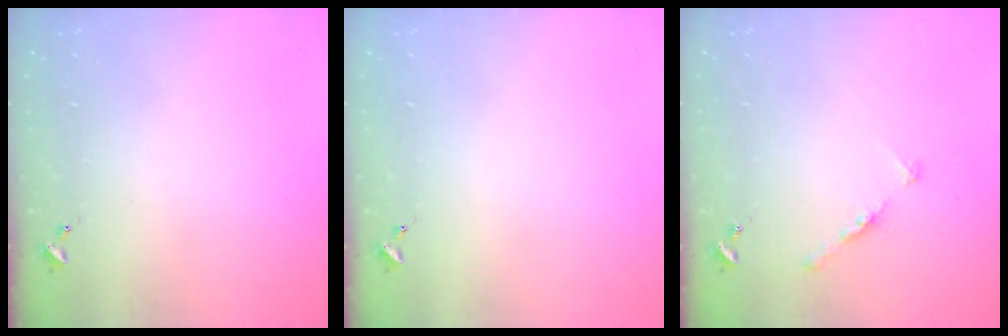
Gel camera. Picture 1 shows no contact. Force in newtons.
{"total": 0.0}
{"total": 4.8, "press": 4.7, "slide": 0.5}